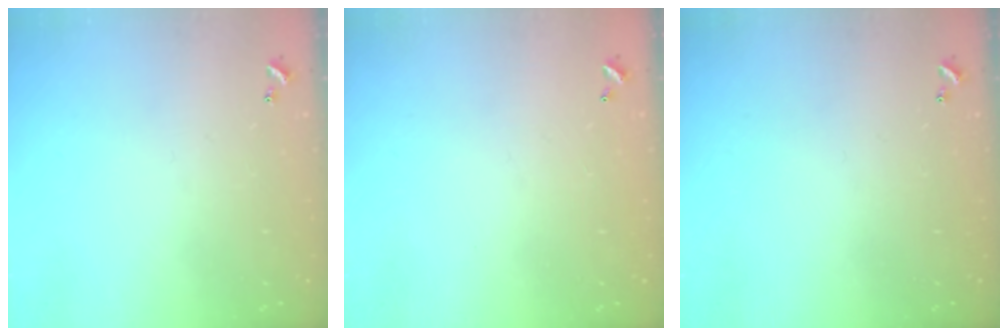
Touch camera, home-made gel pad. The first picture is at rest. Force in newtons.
{"total": 2.9, "press": 2.9, "slide": 0.1}
{"total": 0.0}